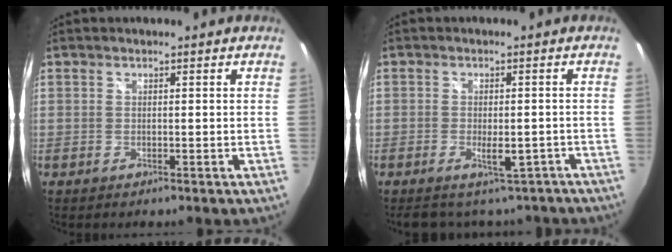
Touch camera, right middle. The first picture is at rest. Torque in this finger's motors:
{"motor_torque": [1.07, -1.06, 0.08, 0.03]}